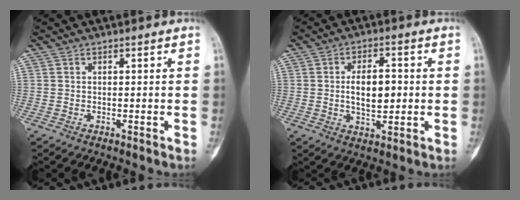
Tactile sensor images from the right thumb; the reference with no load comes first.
{"total": 8.2, "force": [0.3, 4.2, 7.0], "torque": [-0.105, 0.001, 0.005]}